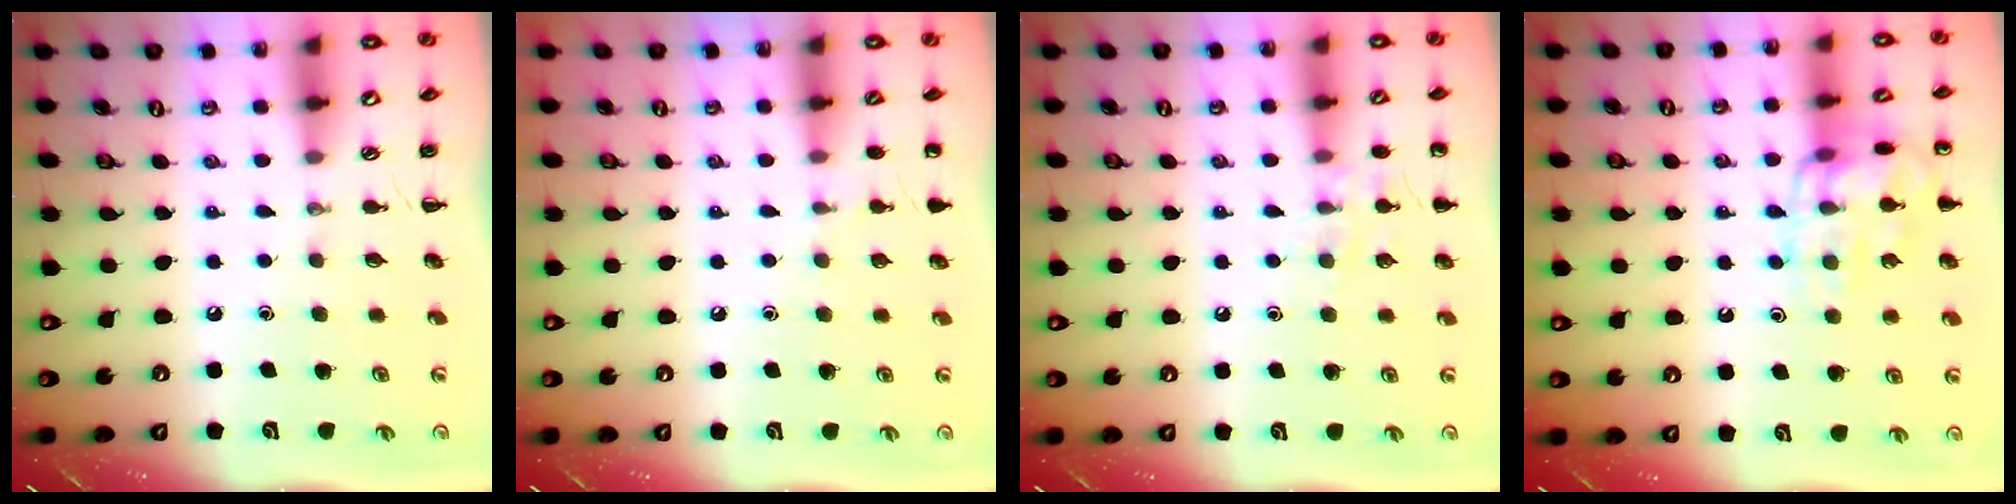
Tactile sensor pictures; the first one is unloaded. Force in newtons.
{"total": 5.7, "press": 5.4, "slide": 1.8}
{"total": 7.7, "press": 7.6, "slide": 1.5}
{"total": 13.8, "press": 13.8, "slide": 0.9}